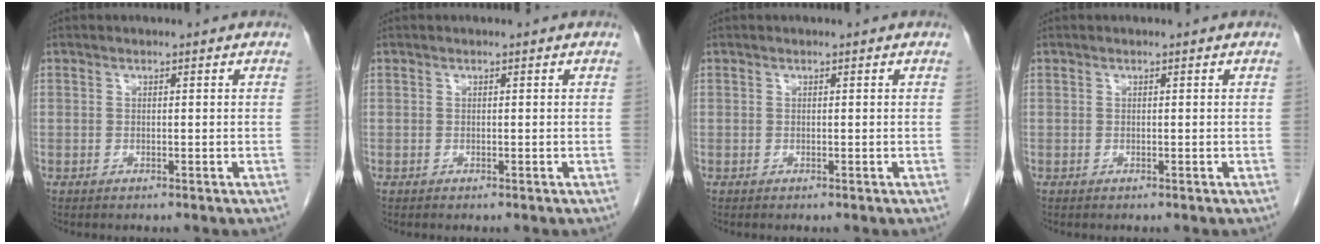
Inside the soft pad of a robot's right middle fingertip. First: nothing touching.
{"total": 0.0}
{"total": 0.0}
{"total": 0.0}